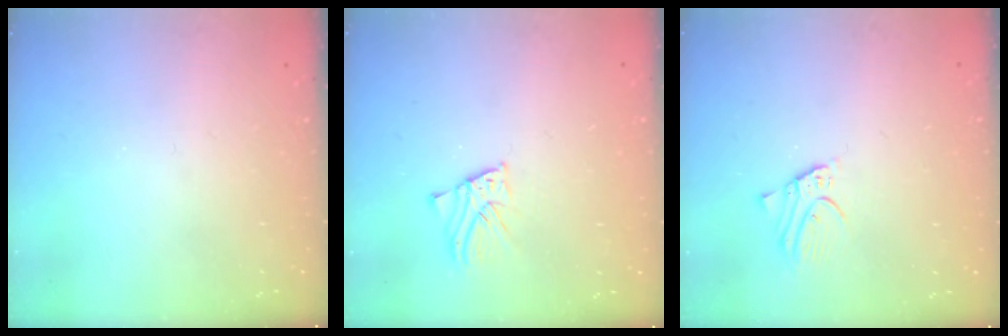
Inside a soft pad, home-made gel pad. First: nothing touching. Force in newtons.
{"total": 2.5, "press": 2.5, "slide": 0.2}
{"total": 2.7, "press": 2.7, "slide": 0.2}